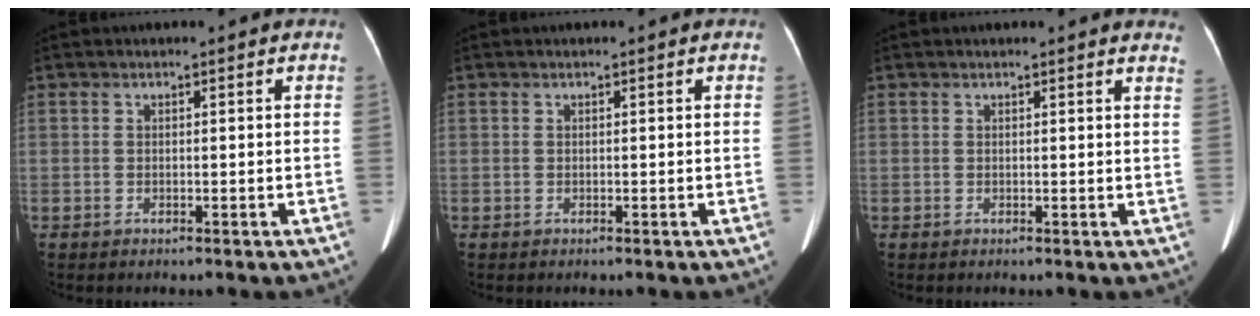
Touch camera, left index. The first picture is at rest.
{"total": 0.0}
{"total": 5.0, "force": [4.8, 0.6, 1.3], "torque": [-0.001, -0.013, 0.024]}